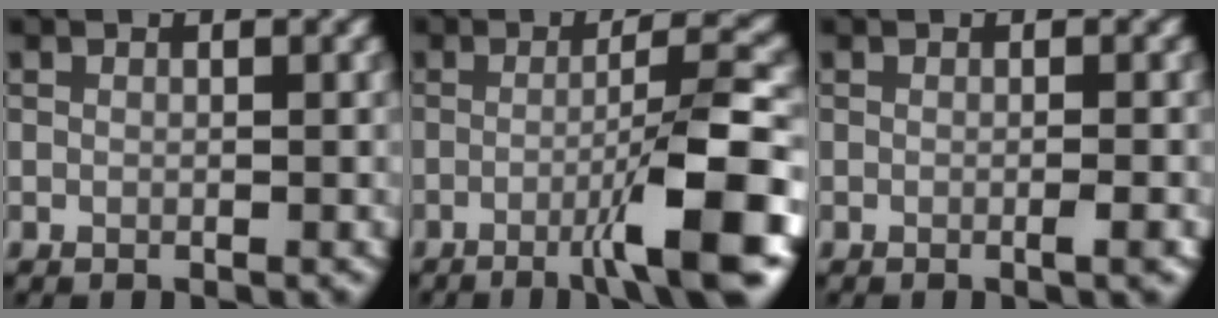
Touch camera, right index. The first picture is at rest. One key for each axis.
{"total": 7.9, "fx": -3.1, "fy": 0.9, "fz": 7.2, "tx": -0.103, "ty": 0.014, "tz": -0.059}
{"total": 0.9, "fx": -0.3, "fy": 0.0, "fz": 0.8, "tx": -0.011, "ty": 0.002, "tz": -0.008}